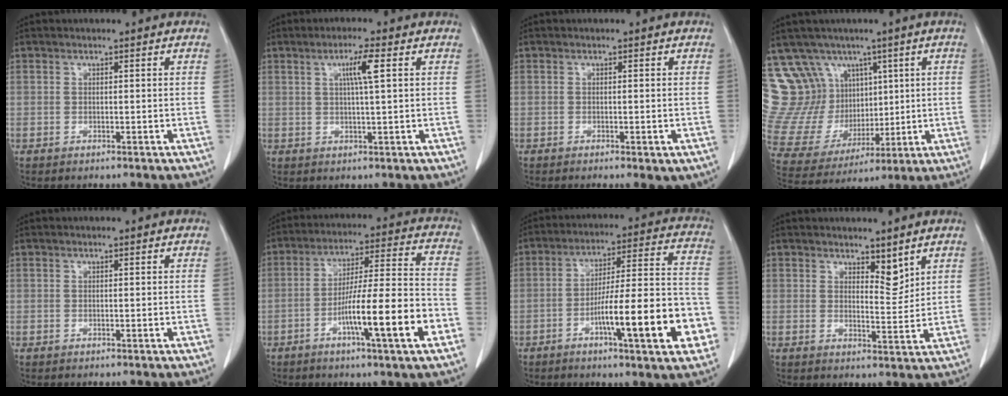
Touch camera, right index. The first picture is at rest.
{"total": 4.2, "force": [1.3, -0.4, 4.0], "torque": [-0.070, 0.001, 0.022]}
{"total": 2.8, "force": [-1.2, 0.6, 2.4], "torque": [-0.030, -0.008, -0.012]}
{"total": 17.5, "force": [9.2, 13.5, 6.0], "torque": [-0.143, 0.066, 0.207]}
{"total": 0.0}
{"total": 15.1, "force": [-5.8, 0.3, 14.0], "torque": [-0.230, 0.002, -0.093]}
{"total": 17.9, "force": [-6.5, 2.2, 16.5], "torque": [-0.219, 0.022, -0.091]}
{"total": 3.6, "force": [2.8, 1.3, 1.9], "torque": [-0.028, -0.011, 0.049]}